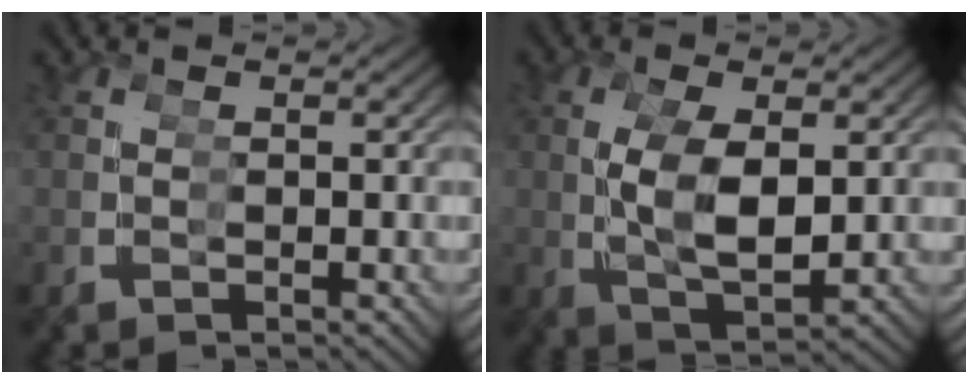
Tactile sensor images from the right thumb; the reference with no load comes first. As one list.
[{"total": 4.3, "force": [0.3, 2.3, 3.7], "torque": [-0.090, -0.003, 0.012]}]